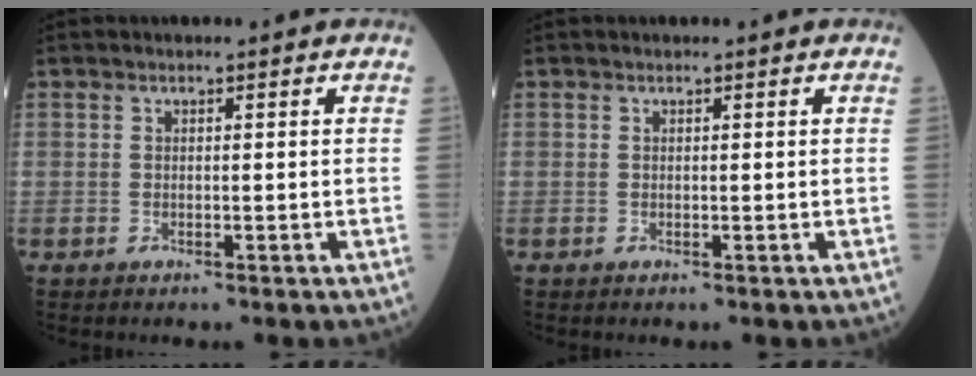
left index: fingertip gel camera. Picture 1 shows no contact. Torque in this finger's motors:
{"motor_torque": [0.07, 0.02, 0.02, 0.00]}